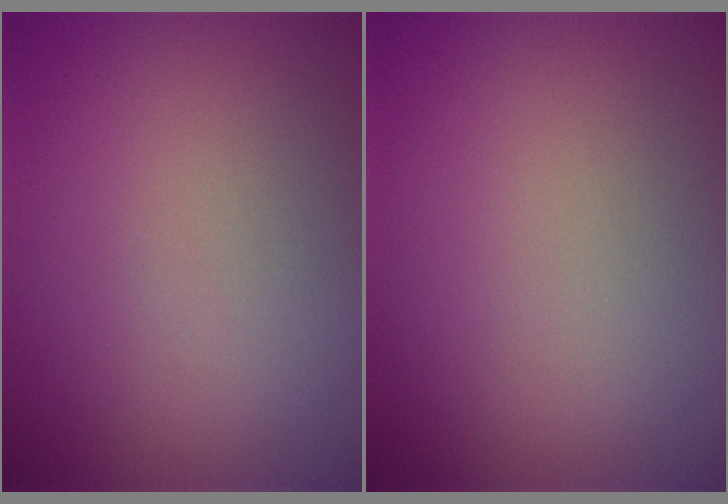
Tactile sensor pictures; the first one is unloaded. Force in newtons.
{"total": 0.0}